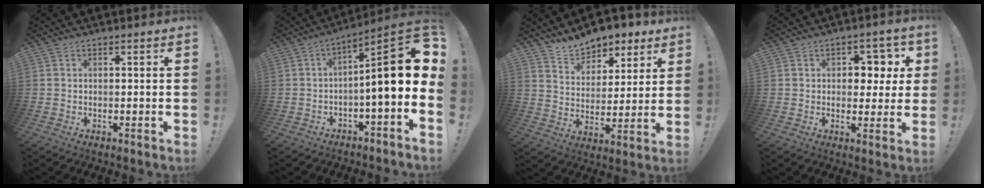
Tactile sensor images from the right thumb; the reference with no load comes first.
{"total": 14.7, "force": [1.6, 2.4, 14.4], "torque": [-0.212, -0.012, 0.018]}
{"total": 10.5, "force": [9.3, 4.5, 1.9], "torque": [-0.038, -0.075, 0.175]}
{"total": 6.5, "force": [2.3, 5.2, 3.3], "torque": [-0.027, -0.019, 0.037]}